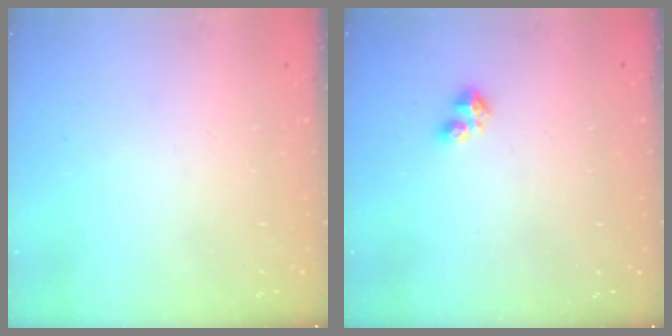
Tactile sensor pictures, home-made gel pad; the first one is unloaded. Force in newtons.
{"total": 2.9, "press": 2.8, "slide": 0.6}